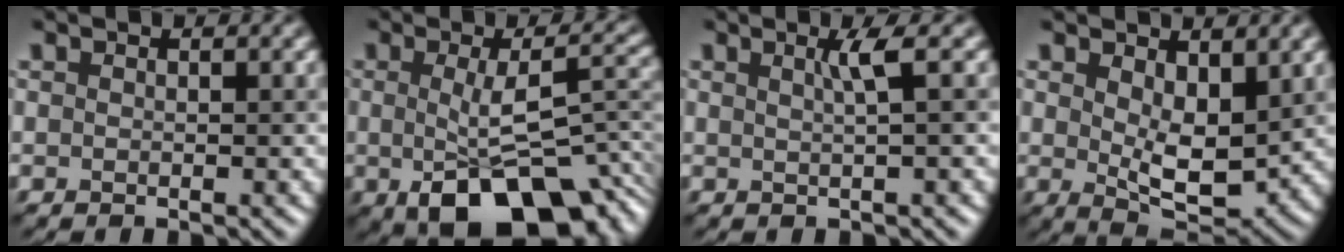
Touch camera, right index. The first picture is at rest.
{"total": 10.8, "force": [-3.1, 4.7, 9.2], "torque": [-0.154, -0.017, -0.034]}
{"total": 1.5, "force": [0.6, 0.2, 1.3], "torque": [-0.029, 0.002, 0.012]}
{"total": 5.0, "force": [1.2, 2.6, 4.0], "torque": [-0.077, -0.015, 0.030]}